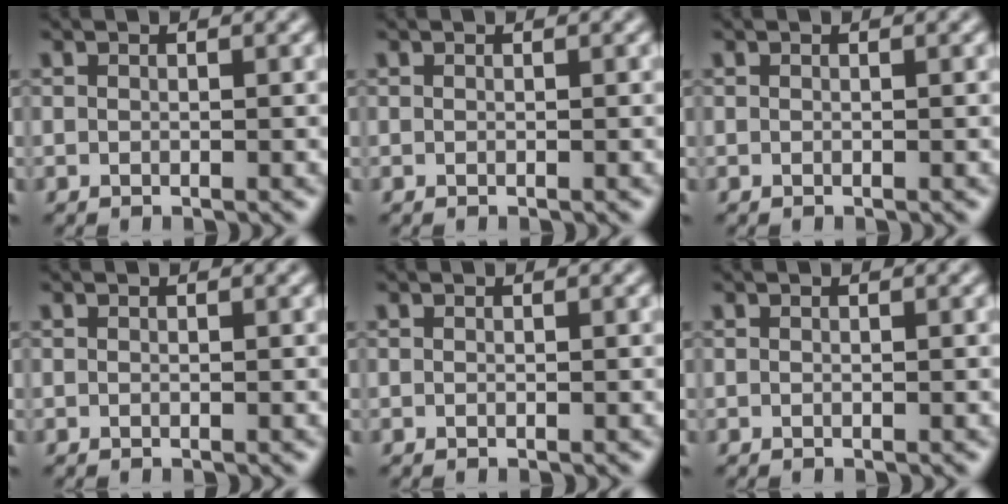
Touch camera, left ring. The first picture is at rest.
{"total": 0.0}
{"total": 0.0}
{"total": 0.0}
{"total": 0.0}
{"total": 0.0}